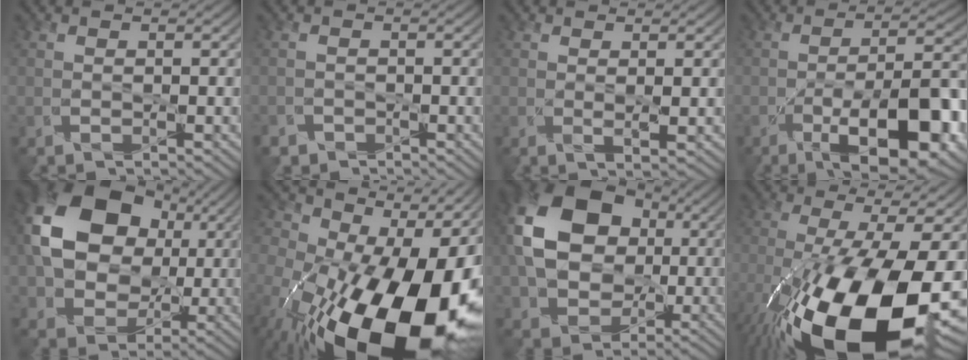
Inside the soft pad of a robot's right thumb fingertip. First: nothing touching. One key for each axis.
{"total": 1.2, "fx": -1.1, "fy": 0.5, "fz": -0.3, "tx": 0.010, "ty": -0.001, "tz": -0.024}
{"total": 1.5, "fx": 0.3, "fy": 0.3, "fz": 1.5, "tx": -0.031, "ty": -0.008, "tz": 0.008}
{"total": 14.0, "fx": -6.7, "fy": 4.8, "fz": 11.3, "tx": -0.158, "ty": 0.001, "tz": -0.107}
{"total": 16.2, "fx": 3.6, "fy": 12.5, "fz": 9.7, "tx": -0.197, "ty": 0.014, "tz": 0.065}
{"total": 22.0, "fx": -5.9, "fy": 13.6, "fz": 16.2, "tx": -0.285, "ty": -0.061, "tz": -0.068}
{"total": 16.8, "fx": 2.0, "fy": 13.0, "fz": 10.4, "tx": -0.211, "ty": 0.001, "tz": 0.037}
{"total": 19.9, "fx": -8.3, "fy": 8.1, "fz": 16.2, "tx": -0.307, "ty": -0.063, "tz": -0.118}